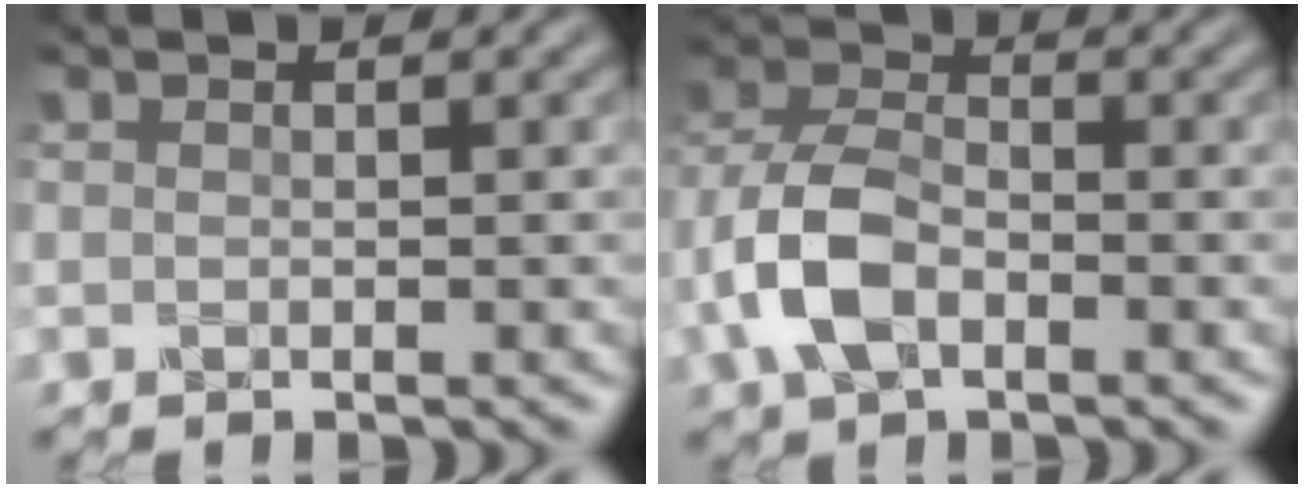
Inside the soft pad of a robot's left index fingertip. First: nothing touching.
{"total": 6.1, "force": [-2.3, 3.6, 4.3], "torque": [-0.105, 0.007, -0.056]}